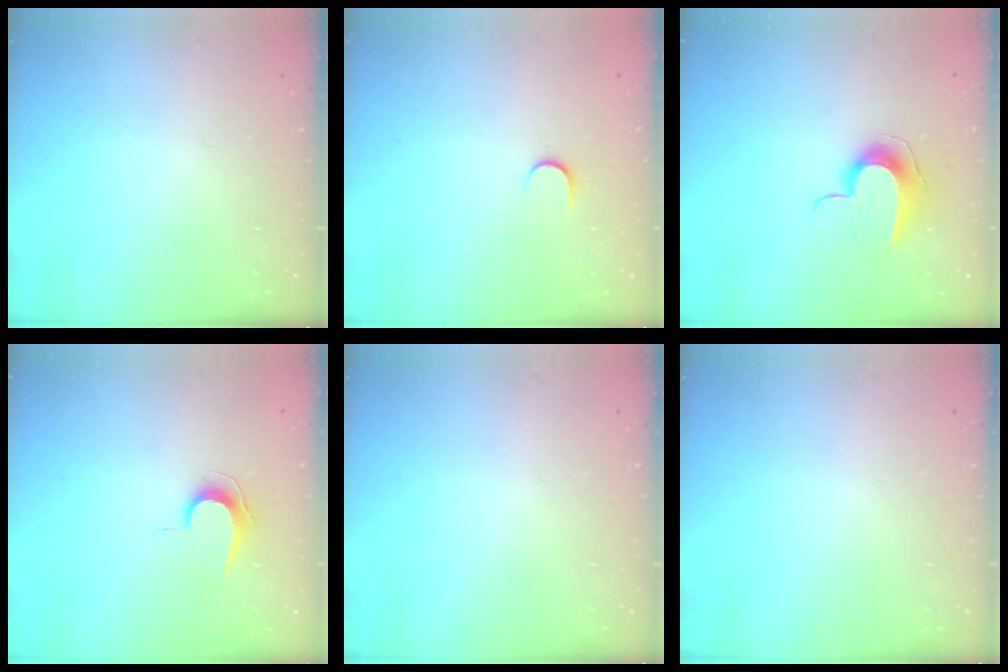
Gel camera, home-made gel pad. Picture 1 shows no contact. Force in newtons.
{"total": 4.4, "press": 4.4, "slide": 0.5}
{"total": 9.5, "press": 9.5, "slide": 0.5}
{"total": 7.1, "press": 7.0, "slide": 0.7}
{"total": 0.0}
{"total": 0.0}